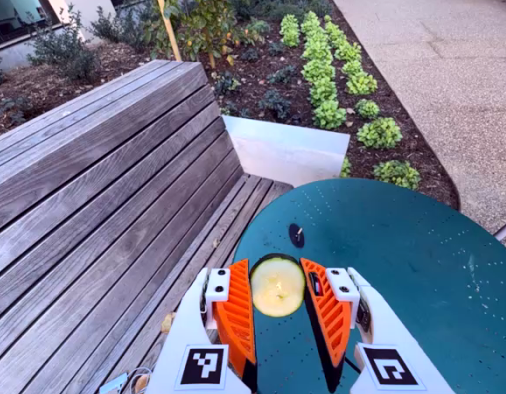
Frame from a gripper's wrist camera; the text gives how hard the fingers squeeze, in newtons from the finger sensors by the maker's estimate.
{"total": 11.7, "left": 12.0, "right": 11.4}